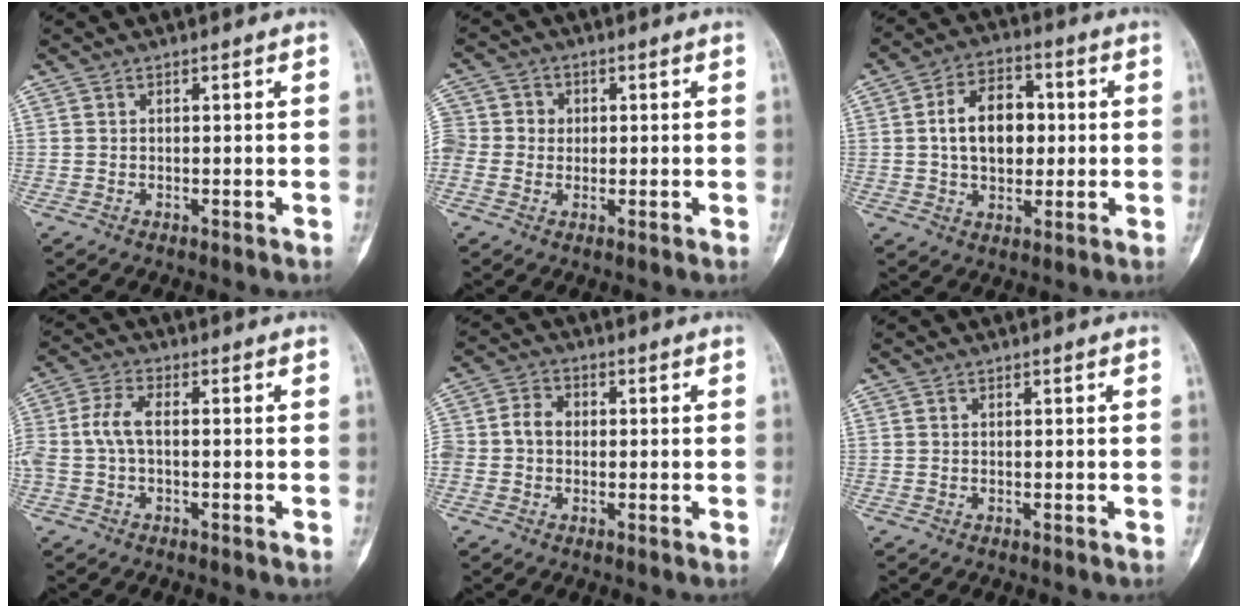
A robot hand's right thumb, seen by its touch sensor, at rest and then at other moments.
{"total": 9.5, "force": [0.7, 8.8, 3.5], "torque": [-0.076, 0.033, 0.017]}
{"total": 11.5, "force": [1.0, 7.7, 8.6], "torque": [-0.116, 0.015, 0.015]}
{"total": 6.4, "force": [-0.4, 3.3, 5.4], "torque": [-0.135, 0.021, -0.012]}
{"total": 6.3, "force": [-0.1, 5.2, 3.6], "torque": [-0.061, 0.026, -0.006]}
{"total": 0.0}